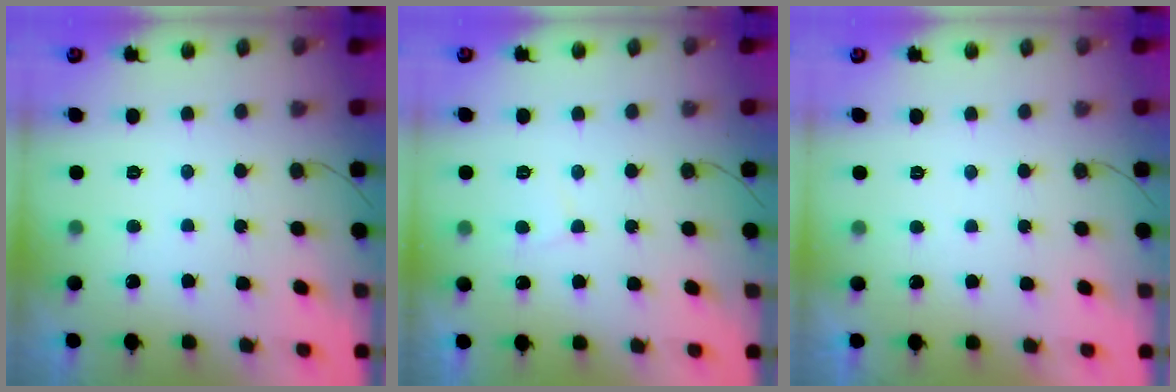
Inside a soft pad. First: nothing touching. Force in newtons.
{"total": 3.5, "press": 3.5, "slide": 0.4}
{"total": 1.5, "press": 1.5, "slide": 0.4}